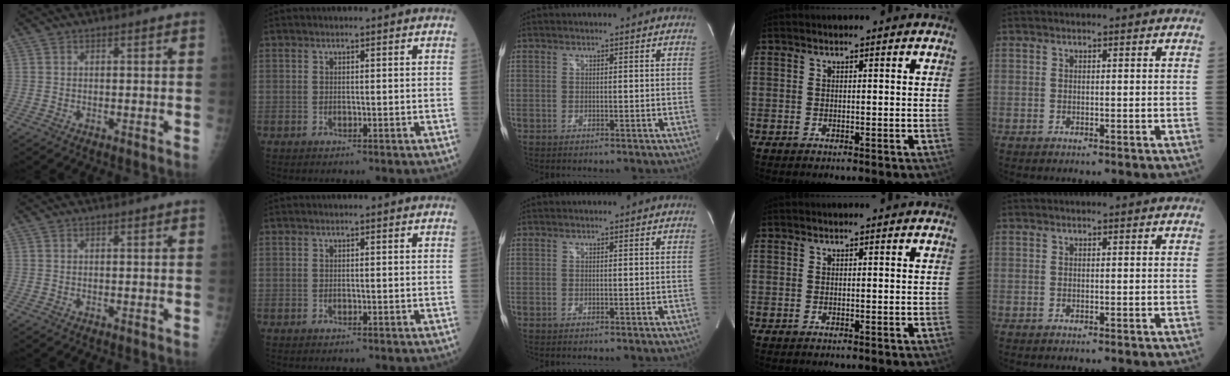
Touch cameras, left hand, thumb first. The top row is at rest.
{}